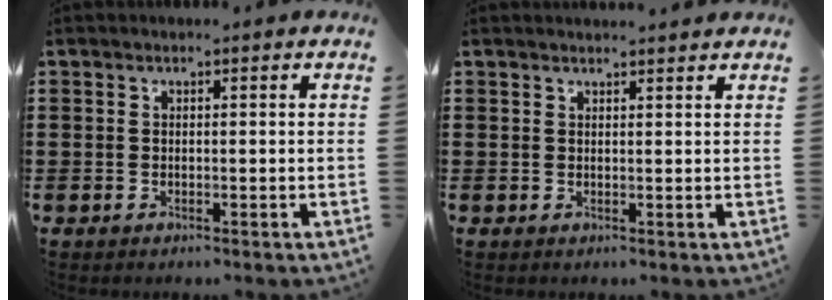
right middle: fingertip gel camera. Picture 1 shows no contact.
{"total": 1.3, "force": [1.2, -0.1, 0.3], "torque": [0.001, -0.005, 0.021]}